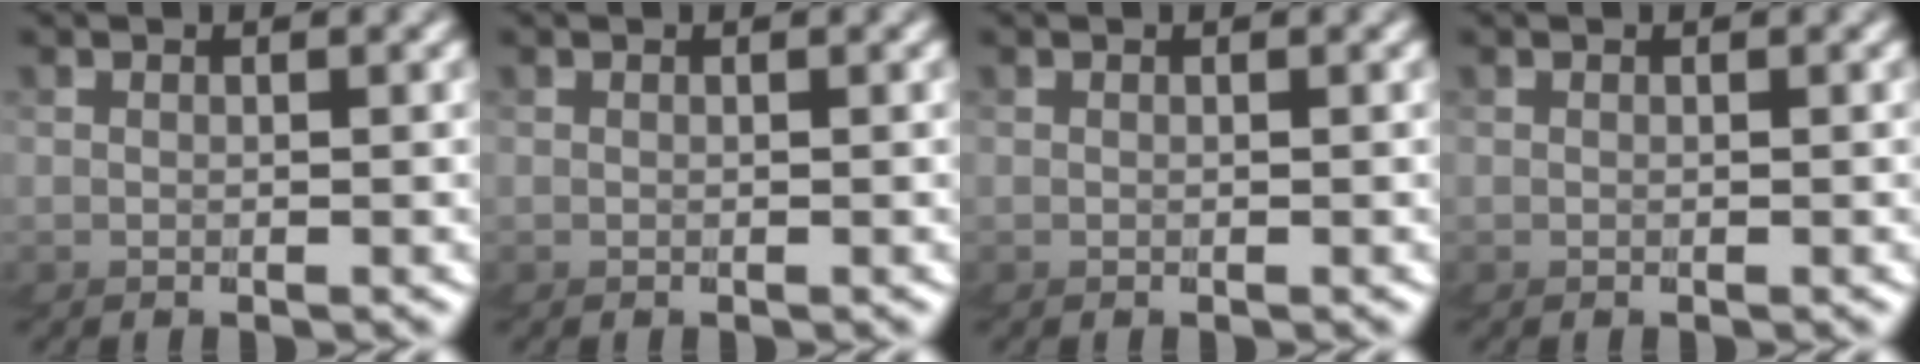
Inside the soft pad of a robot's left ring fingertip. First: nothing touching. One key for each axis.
{"total": 0.0}
{"total": 0.0}
{"total": 0.0}